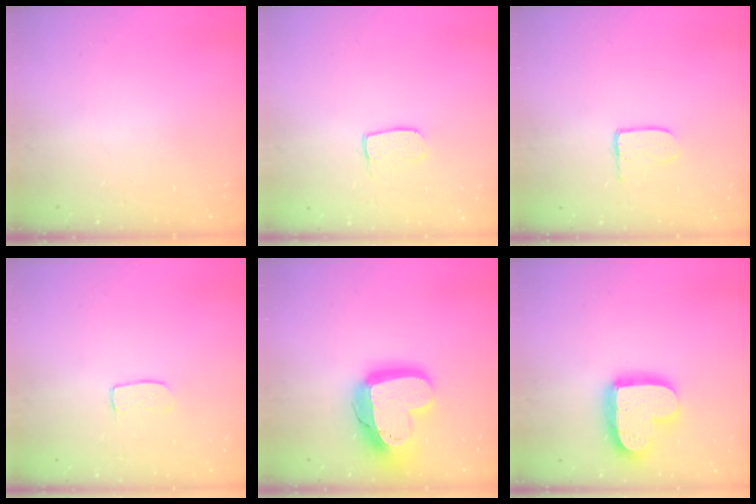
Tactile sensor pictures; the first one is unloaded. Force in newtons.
{"total": 5.8, "press": 5.8, "slide": 0.4}
{"total": 3.7, "press": 3.7, "slide": 0.2}
{"total": 5.0, "press": 5.0, "slide": 0.3}
{"total": 21.6, "press": 21.5, "slide": 1.9}
{"total": 17.0, "press": 17.0, "slide": 1.3}